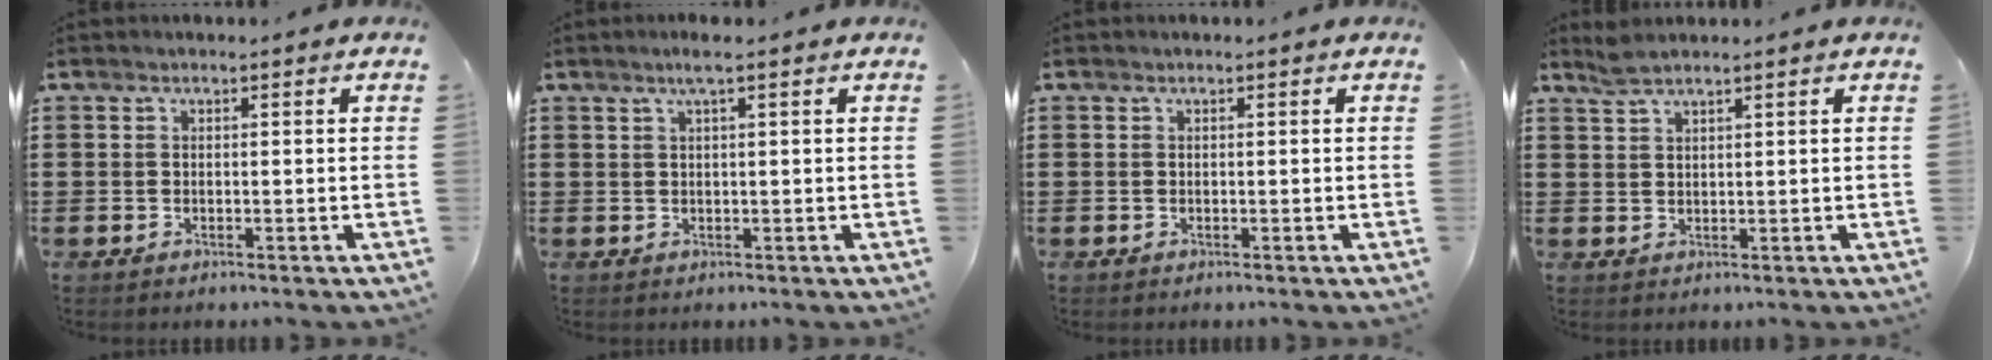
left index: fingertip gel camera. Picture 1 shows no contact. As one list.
[{"total": 2.2, "force": [1.2, 0.0, 1.8], "torque": [-0.038, 0.001, 0.021]}, {"total": 0.0}, {"total": 2.1, "force": [1.8, 0.2, 1.1], "torque": [-0.024, -0.001, 0.035]}]